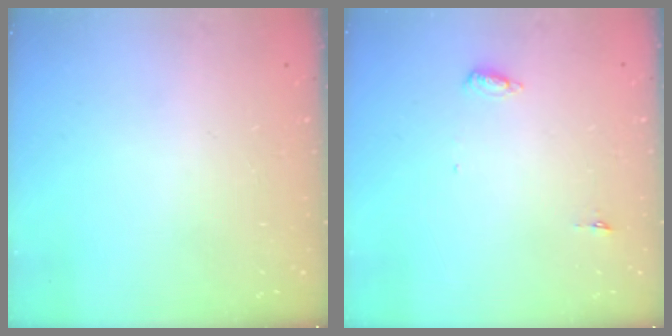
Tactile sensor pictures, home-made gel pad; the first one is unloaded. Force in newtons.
{"total": 4.7, "press": 4.5, "slide": 1.4}